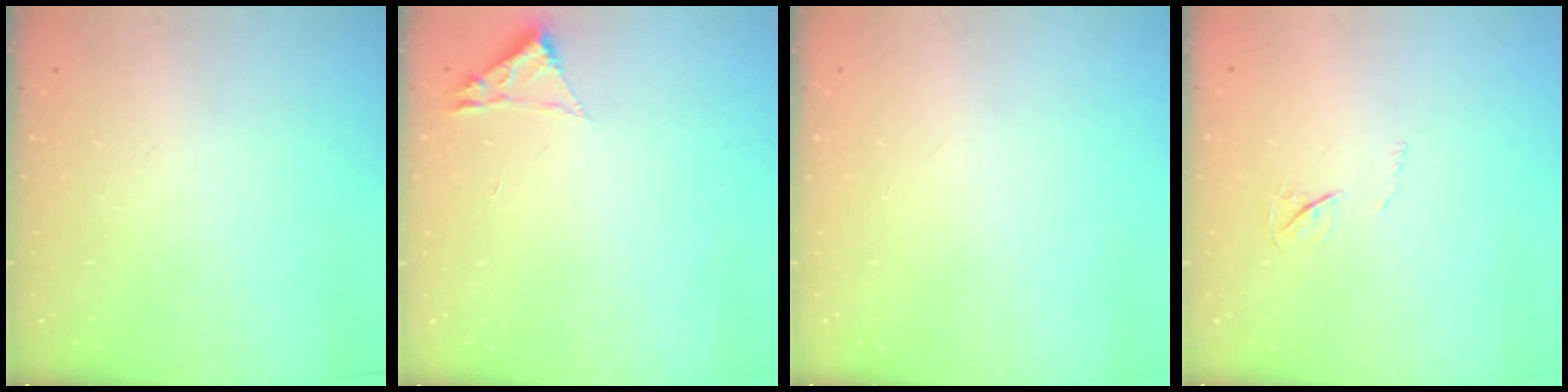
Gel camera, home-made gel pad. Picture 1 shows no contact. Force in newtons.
{"total": 1.8, "press": 1.8, "slide": 0.2}
{"total": 0.0}
{"total": 3.3, "press": 3.2, "slide": 0.5}